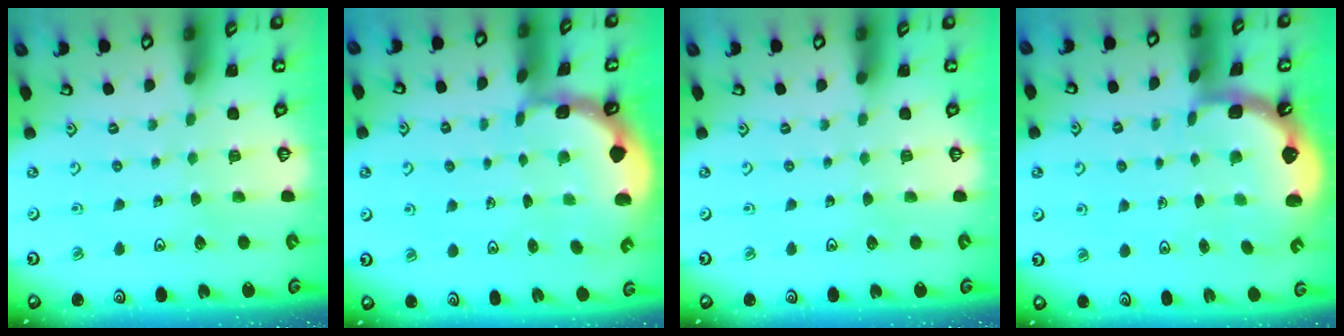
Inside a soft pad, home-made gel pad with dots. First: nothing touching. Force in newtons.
{"total": 1.0, "press": 1.0, "slide": 0.2}
{"total": 0.0}
{"total": 2.5, "press": 1.6, "slide": 1.9}